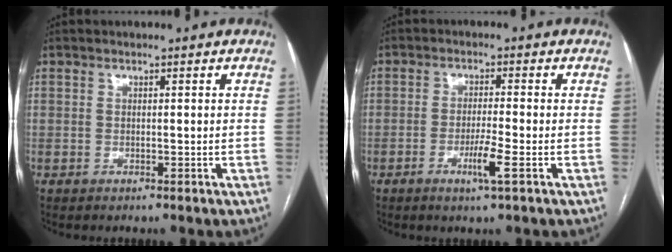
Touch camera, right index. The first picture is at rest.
{"total": 4.1, "force": [-1.8, -0.3, 3.7], "torque": [-0.071, -0.008, -0.035]}